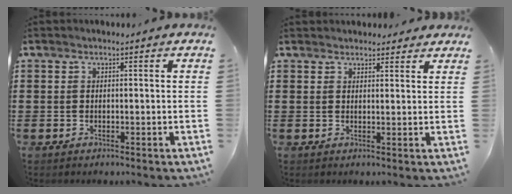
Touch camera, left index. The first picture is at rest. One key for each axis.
{"total": 2.1, "fx": 2.0, "fy": 0.5, "fz": 0.1, "tx": 0.001, "ty": -0.001, "tz": 0.037}